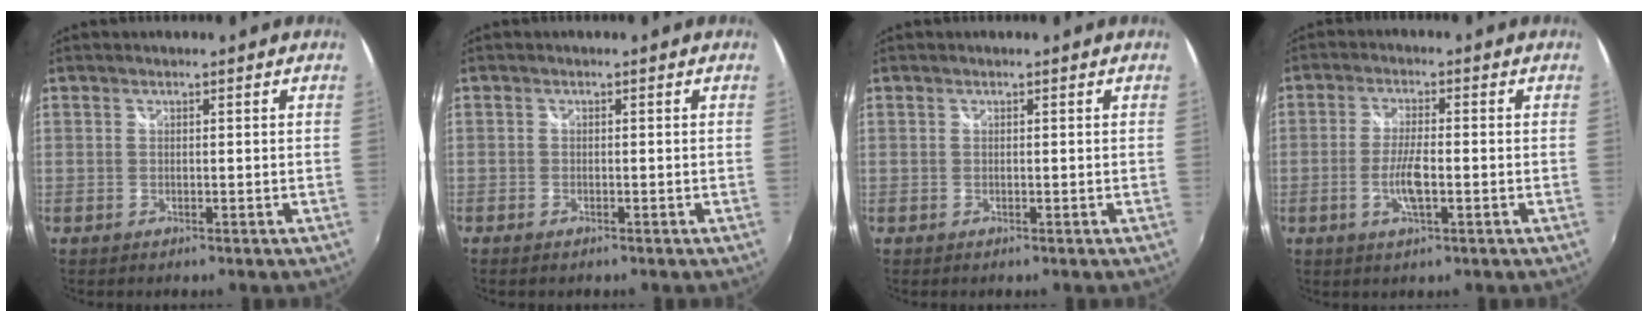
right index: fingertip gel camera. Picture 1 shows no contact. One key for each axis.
{"total": 1.2, "fx": -1.0, "fy": 0.5, "fz": 0.4, "tx": -0.010, "ty": -0.005, "tz": -0.021}
{"total": 0.0}
{"total": 5.5, "fx": -1.6, "fy": 1.3, "fz": 5.1, "tx": -0.104, "ty": -0.003, "tz": -0.031}